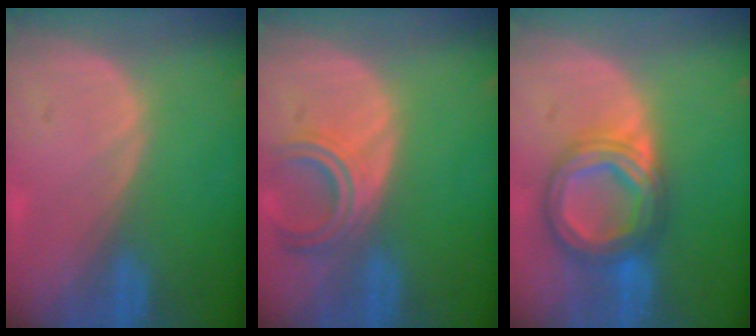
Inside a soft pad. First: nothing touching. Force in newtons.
{"total": 5.4, "press": 5.0, "slide": 2.0}
{"total": 8.5, "press": 8.5, "slide": 0.6}